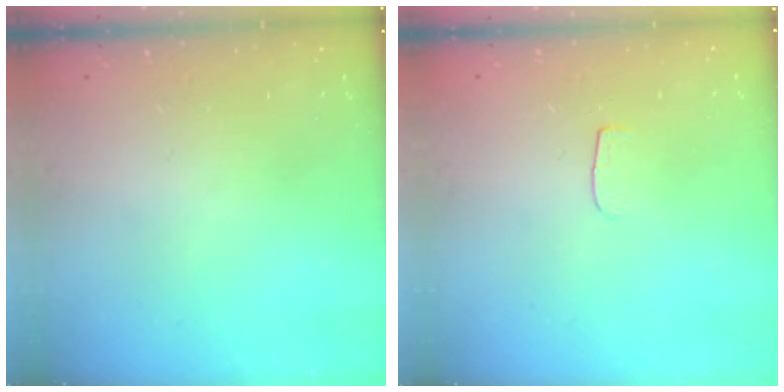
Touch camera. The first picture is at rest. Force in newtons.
{"total": 3.3, "press": 3.3, "slide": 0.3}